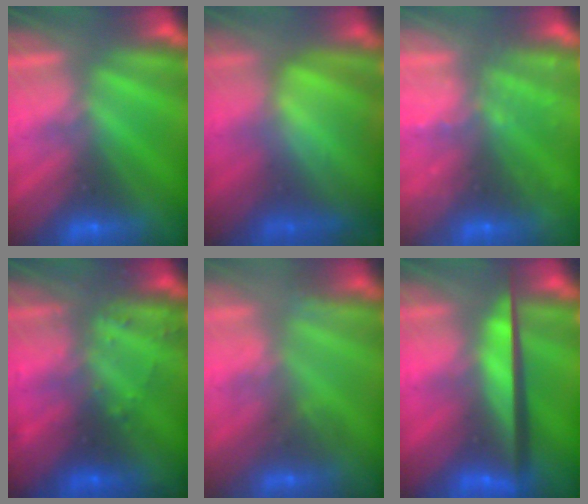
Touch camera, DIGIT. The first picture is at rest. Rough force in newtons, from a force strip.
{"total": 9.0}
{"total": 5.9}
{"total": 3.3}
{"total": 2.8}
{"total": 10.3}